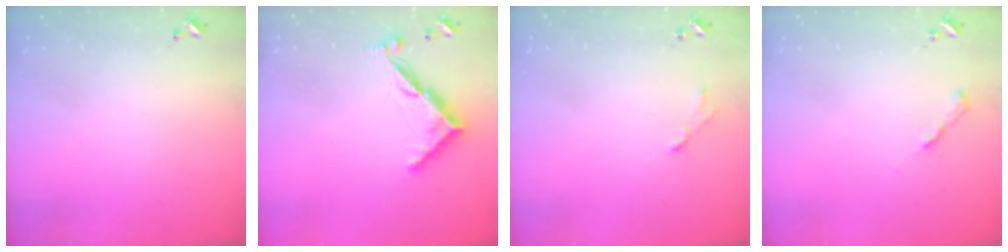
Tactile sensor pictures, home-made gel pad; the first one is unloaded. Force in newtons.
{"total": 9.9, "press": 9.9, "slide": 0.2}
{"total": 2.8, "press": 2.8, "slide": 0.4}
{"total": 2.0, "press": 2.0, "slide": 0.2}